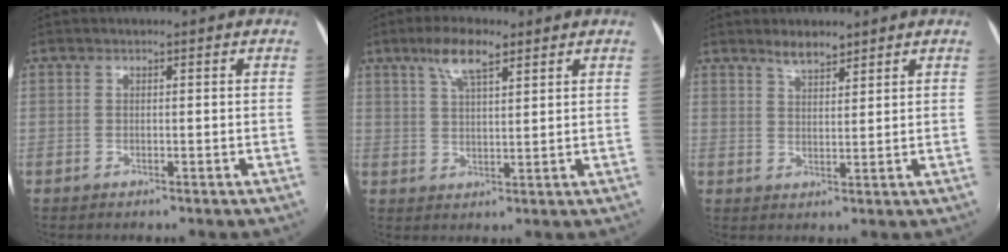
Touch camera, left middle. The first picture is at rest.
{"total": 6.0, "force": [3.8, 1.4, 4.4], "torque": [-0.092, 0.009, 0.070]}
{"total": 3.1, "force": [2.7, 0.7, 1.3], "torque": [-0.029, -0.001, 0.048]}